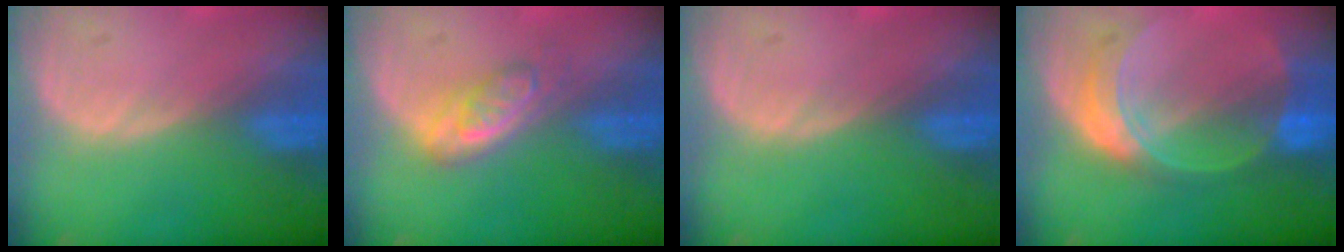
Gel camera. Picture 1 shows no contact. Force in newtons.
{"total": 4.3, "press": 4.2, "slide": 0.8}
{"total": 0.0}
{"total": 7.6, "press": 6.7, "slide": 3.5}